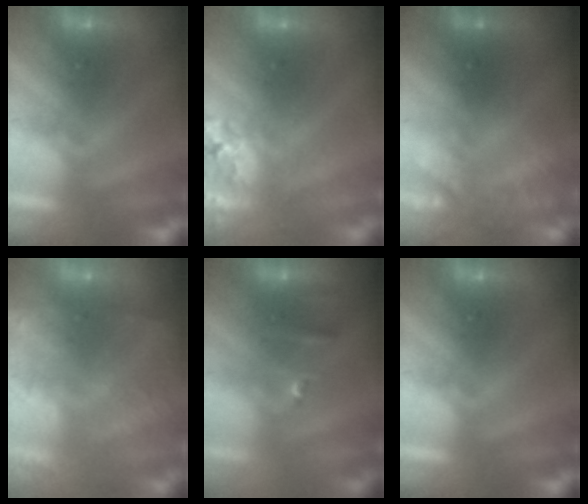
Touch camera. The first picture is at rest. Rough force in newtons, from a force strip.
{"total": 2.6}
{"total": 2.0}
{"total": 7.7}
{"total": 2.5}
{"total": 0.0}